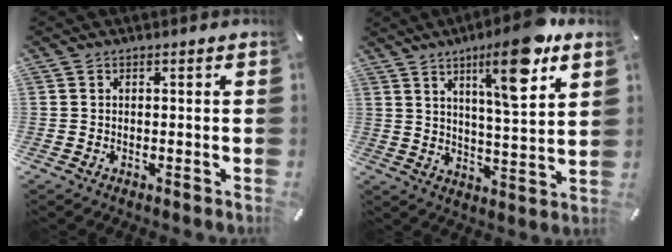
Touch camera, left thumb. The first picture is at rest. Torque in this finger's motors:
{"motor_torque": [3.05, 1.93, 1.59, -1.18, 0.54]}